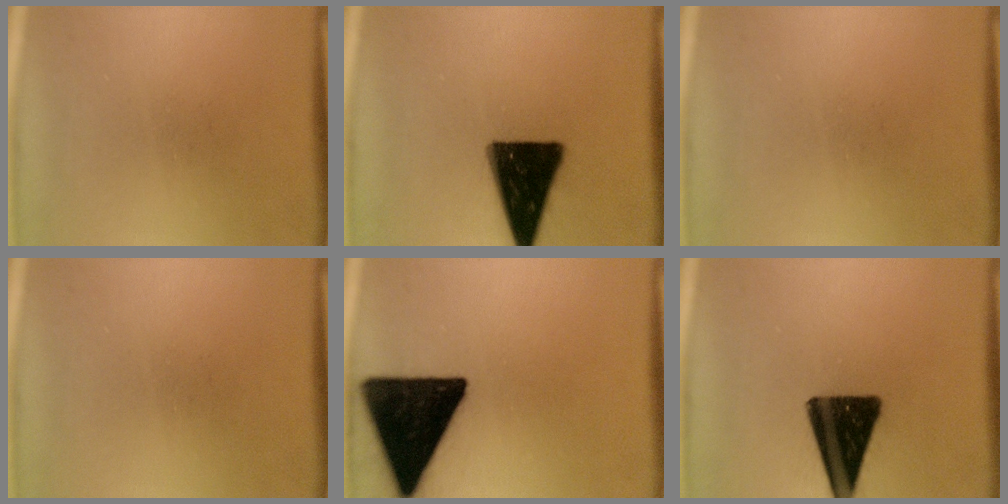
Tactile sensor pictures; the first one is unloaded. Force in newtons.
{"total": 17.4}
{"total": 0.0}
{"total": 0.0}
{"total": 19.4}
{"total": 16.4}